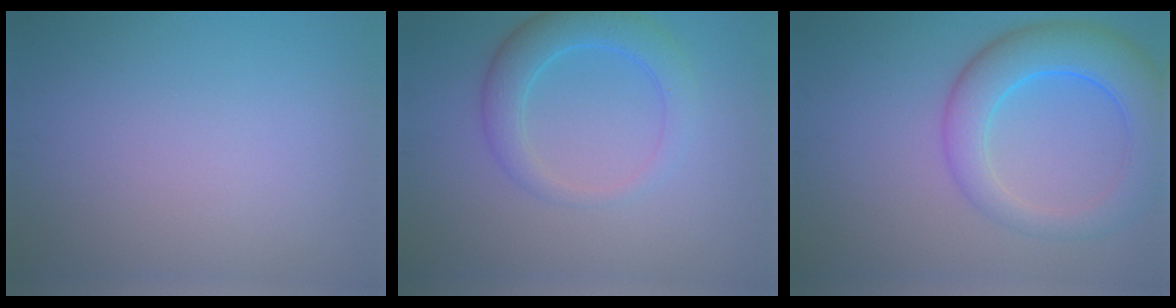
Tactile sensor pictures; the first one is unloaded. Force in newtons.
{"total": 4.2, "press": 4.2, "slide": 0.2}
{"total": 7.3, "press": 7.3, "slide": 0.3}